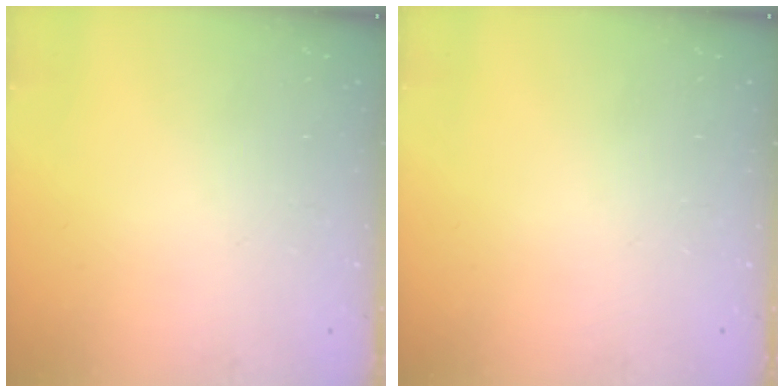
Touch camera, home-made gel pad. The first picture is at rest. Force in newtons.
{"total": 0.0}